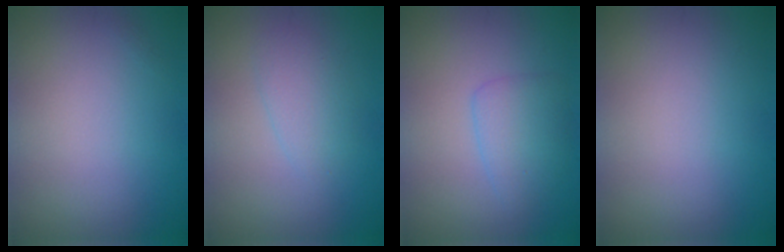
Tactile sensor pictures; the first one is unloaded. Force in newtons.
{"total": 1.8, "press": 1.8, "slide": 0.1}
{"total": 2.5, "press": 2.5, "slide": 0.2}
{"total": 0.0}